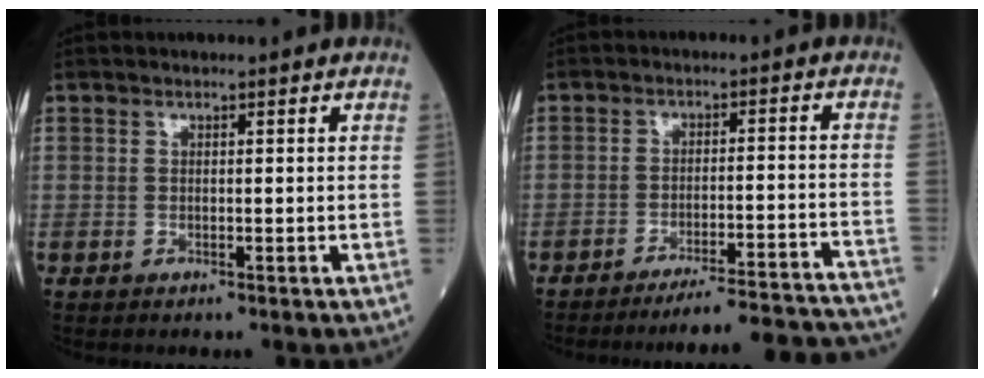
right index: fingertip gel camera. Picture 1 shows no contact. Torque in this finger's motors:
{"motor_torque": [0.84, -0.99, 0.68, 0.13]}